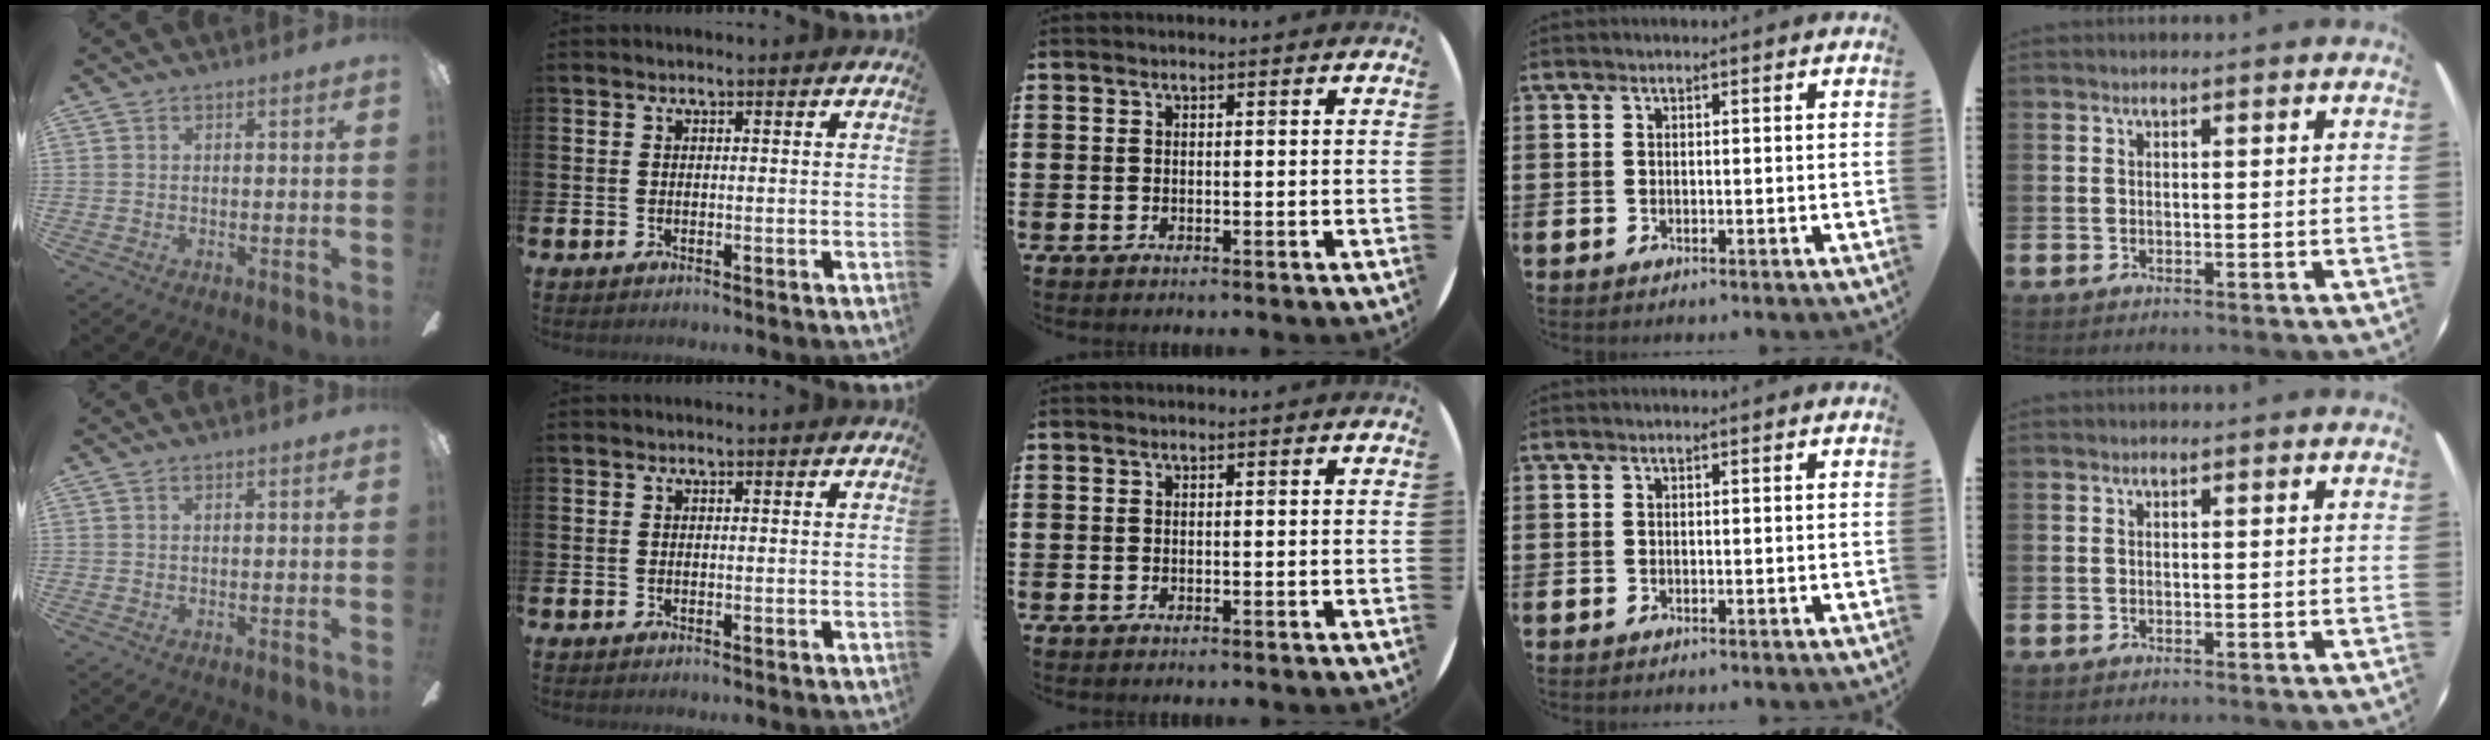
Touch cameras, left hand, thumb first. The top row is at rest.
{}